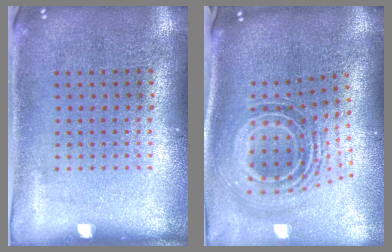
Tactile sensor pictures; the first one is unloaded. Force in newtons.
{"total": 1.7, "press": 1.3, "slide": 1.1}